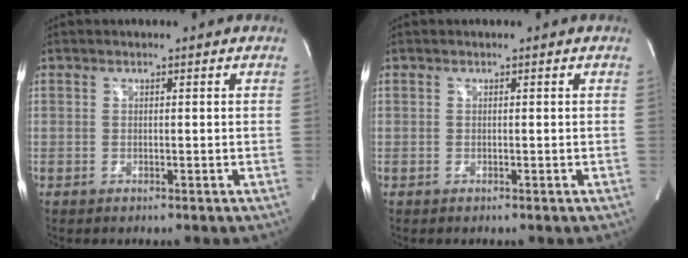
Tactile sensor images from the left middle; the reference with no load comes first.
{"total": 0.0}